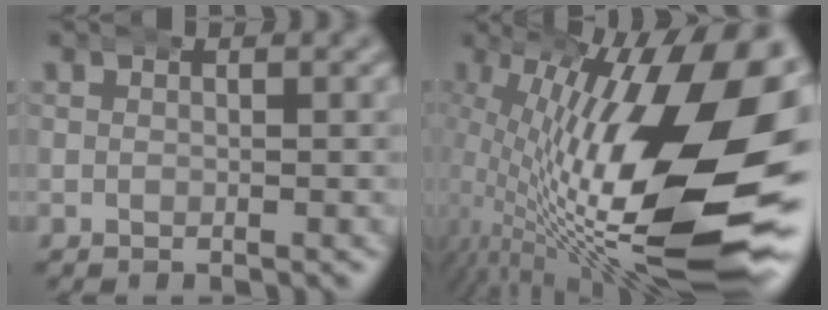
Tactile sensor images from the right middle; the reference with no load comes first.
{"total": 22.3, "force": [-0.3, 8.6, 20.5], "torque": [-0.287, 0.001, 0.010]}